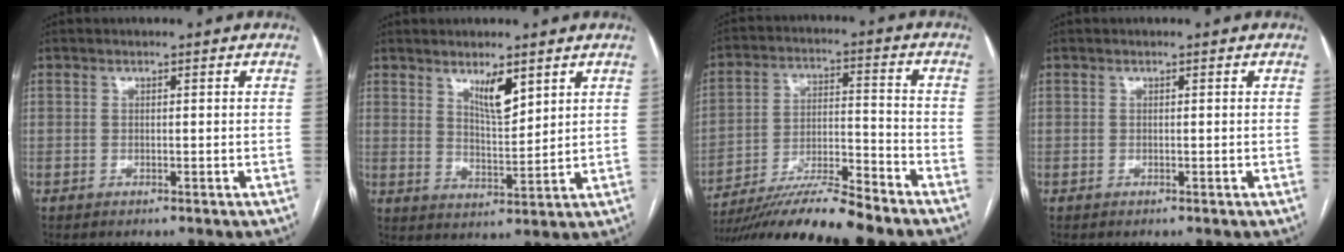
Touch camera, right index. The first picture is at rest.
{"total": 5.5, "force": [3.4, 1.4, 4.1], "torque": [-0.076, -0.008, 0.066]}
{"total": 14.3, "force": [-12.3, 0.4, 7.3], "torque": [-0.126, -0.007, -0.215]}
{"total": 0.0}